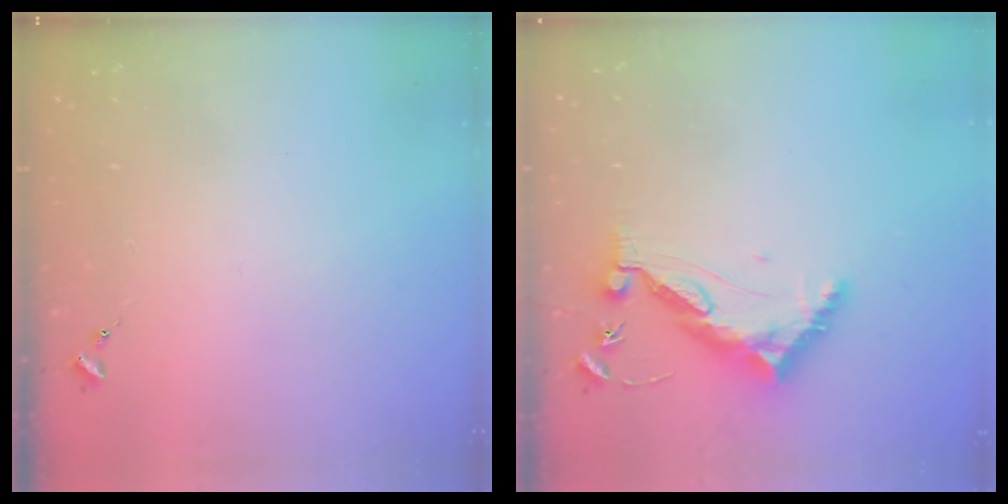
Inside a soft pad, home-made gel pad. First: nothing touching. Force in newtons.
{"total": 10.2, "press": 10.2, "slide": 0.8}